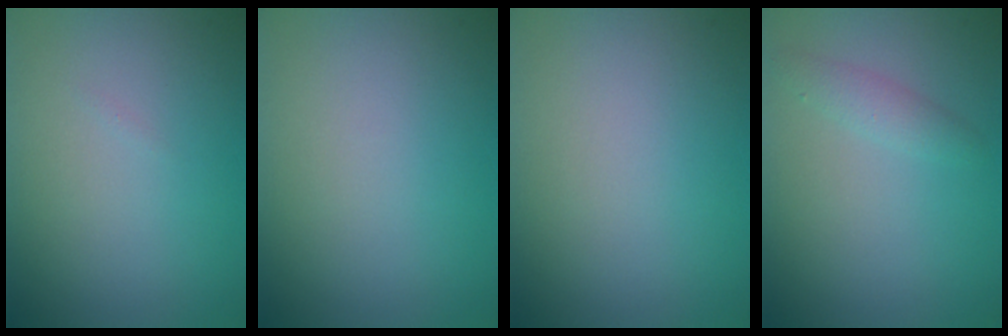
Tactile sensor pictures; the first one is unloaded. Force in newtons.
{"total": 0.0}
{"total": 0.0}
{"total": 1.4, "press": 1.4, "slide": 0.0}